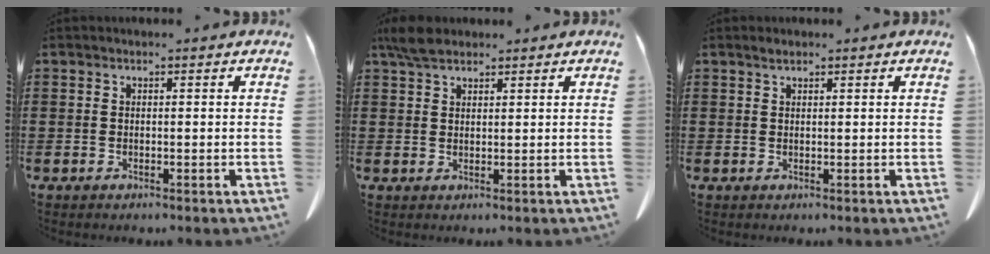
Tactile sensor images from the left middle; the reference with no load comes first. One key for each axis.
{"total": 3.7, "fx": 2.8, "fy": 1.5, "fz": 1.9, "tx": -0.045, "ty": 0.005, "tz": 0.055}
{"total": 1.0, "fx": 0.8, "fy": 0.3, "fz": 0.6, "tx": -0.013, "ty": 0.000, "tz": 0.016}